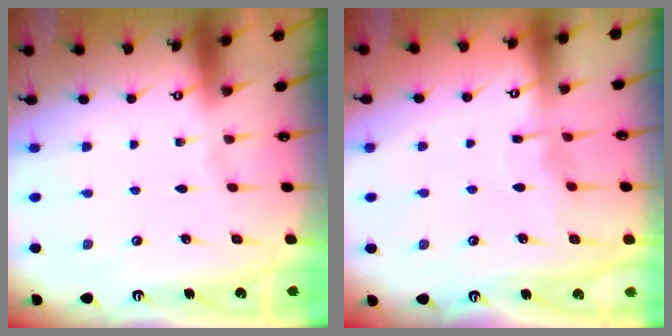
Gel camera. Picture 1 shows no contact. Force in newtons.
{"total": 4.8, "press": 4.8, "slide": 0.5}